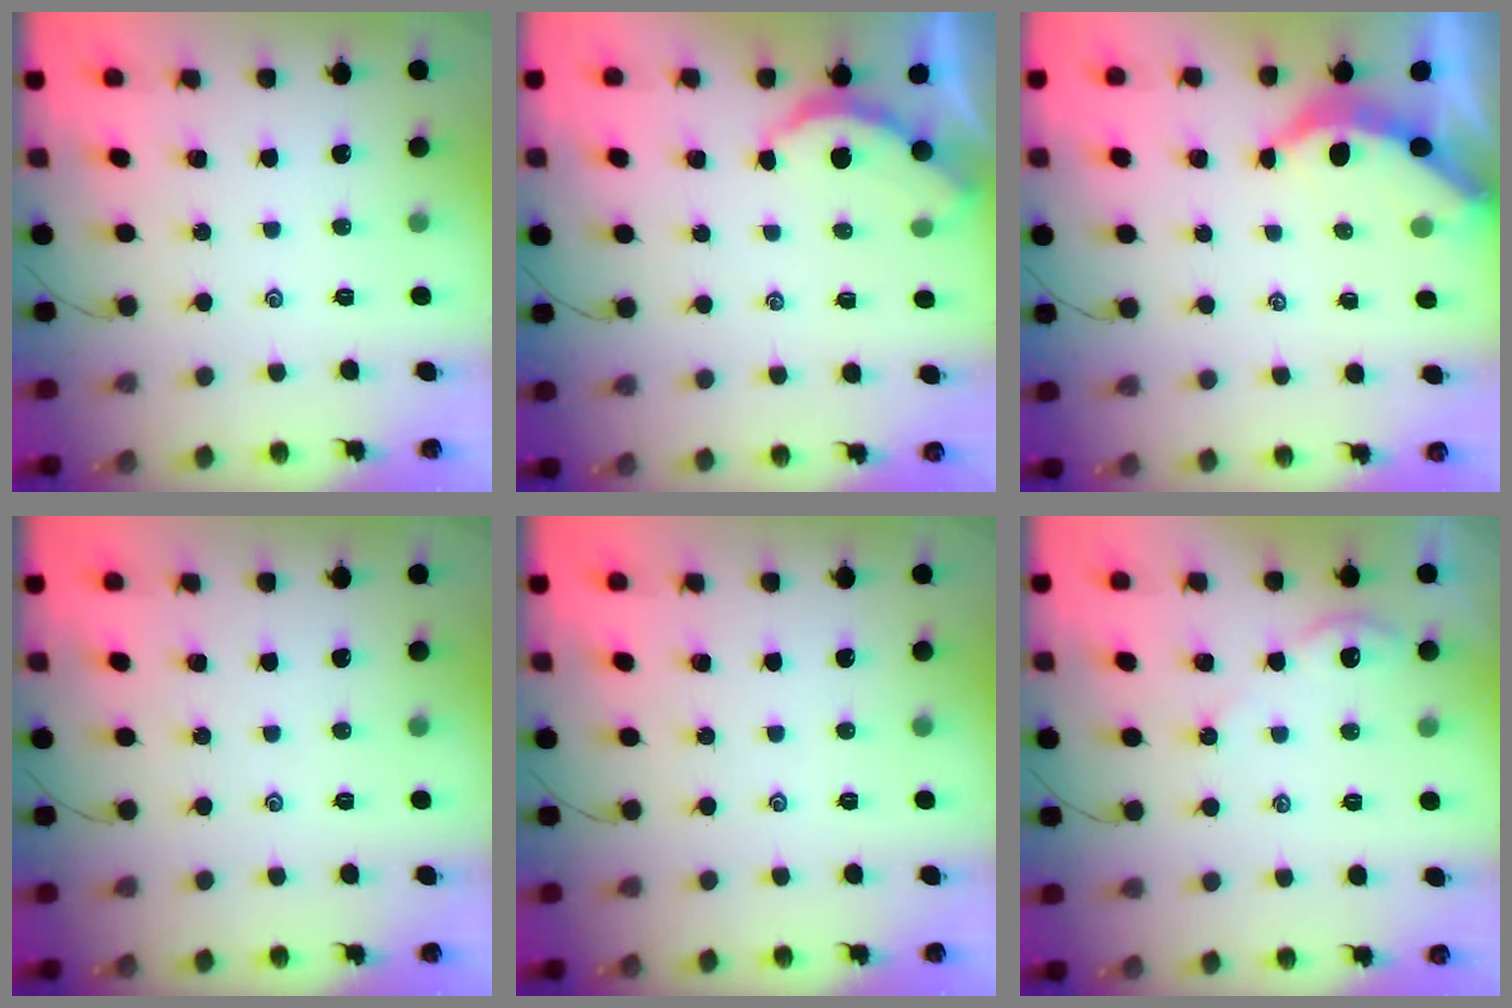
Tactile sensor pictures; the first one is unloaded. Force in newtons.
{"total": 2.3, "press": 2.3, "slide": 0.3}
{"total": 3.7, "press": 3.6, "slide": 0.5}
{"total": 0.0}
{"total": 0.0}
{"total": 2.9, "press": 2.9, "slide": 0.3}